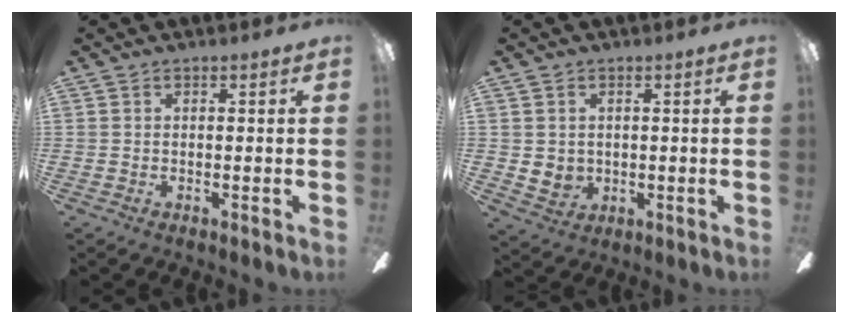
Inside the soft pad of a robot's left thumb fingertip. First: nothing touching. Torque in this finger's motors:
{"motor_torque": [0.08, 0.41, -0.11, 0.14, 0.05]}